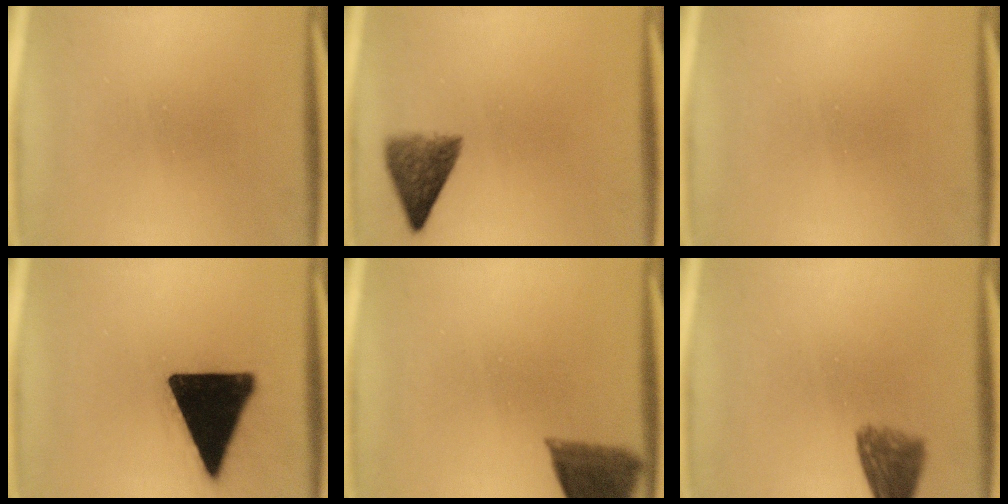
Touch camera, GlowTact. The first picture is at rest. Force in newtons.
{"total": 5.9}
{"total": 0.0}
{"total": 19.7}
{"total": 9.5}
{"total": 5.8}